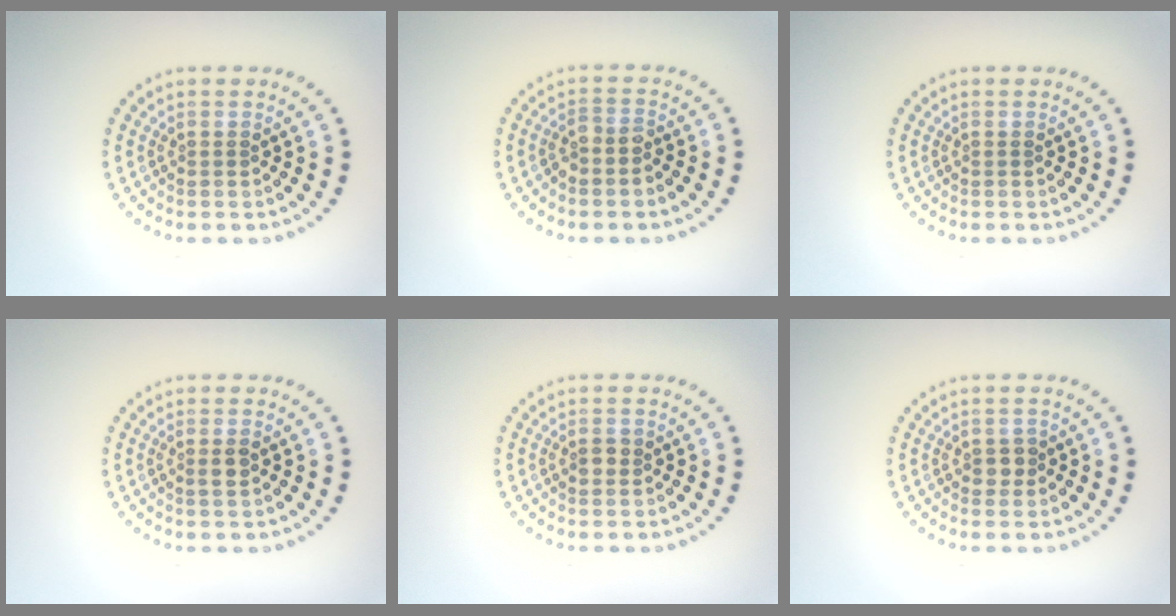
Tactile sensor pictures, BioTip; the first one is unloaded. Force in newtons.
{"total": 1.7, "press": 1.5, "slide": 0.8}
{"total": 0.0}
{"total": 1.1, "press": 1.0, "slide": 0.4}
{"total": 1.1, "press": 1.1, "slide": 0.1}
{"total": 1.3, "press": 1.2, "slide": 0.5}